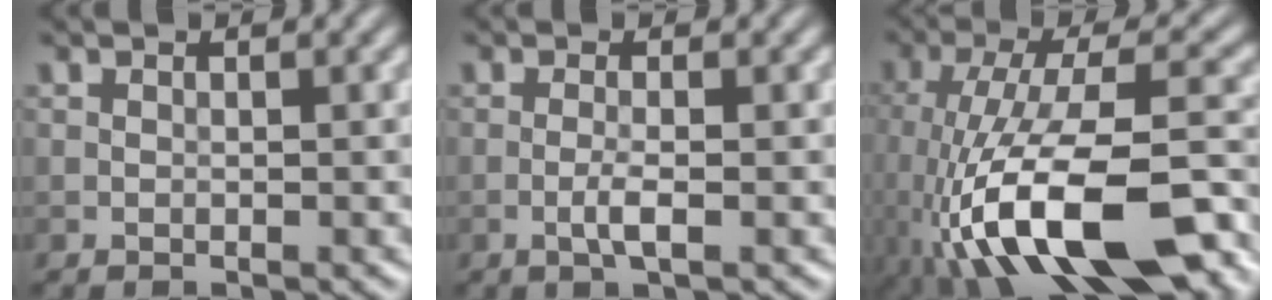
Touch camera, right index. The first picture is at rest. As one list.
[{"total": 1.7, "force": [-0.5, 0.2, 1.6], "torque": [-0.034, 0.000, -0.014]}, {"total": 15.0, "force": [-6.8, 5.0, 12.4], "torque": [-0.218, 0.002, -0.108]}]